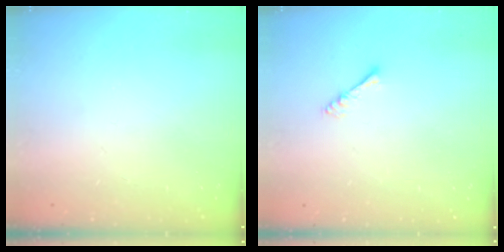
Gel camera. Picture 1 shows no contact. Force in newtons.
{"total": 3.5, "press": 3.5, "slide": 0.6}